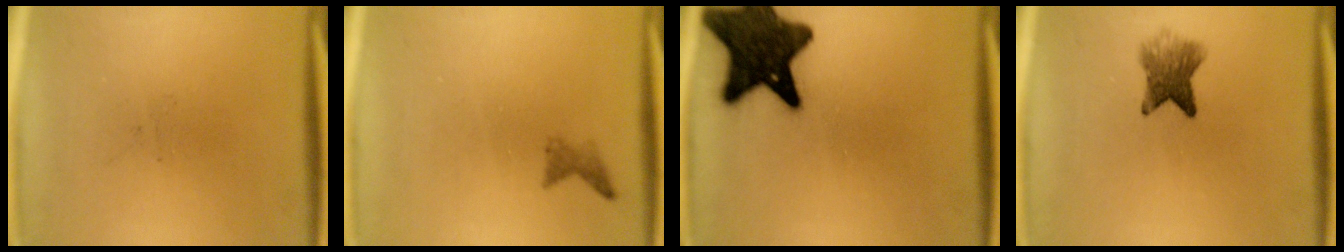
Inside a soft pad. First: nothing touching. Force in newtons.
{"total": 1.1}
{"total": 15.3}
{"total": 4.8}